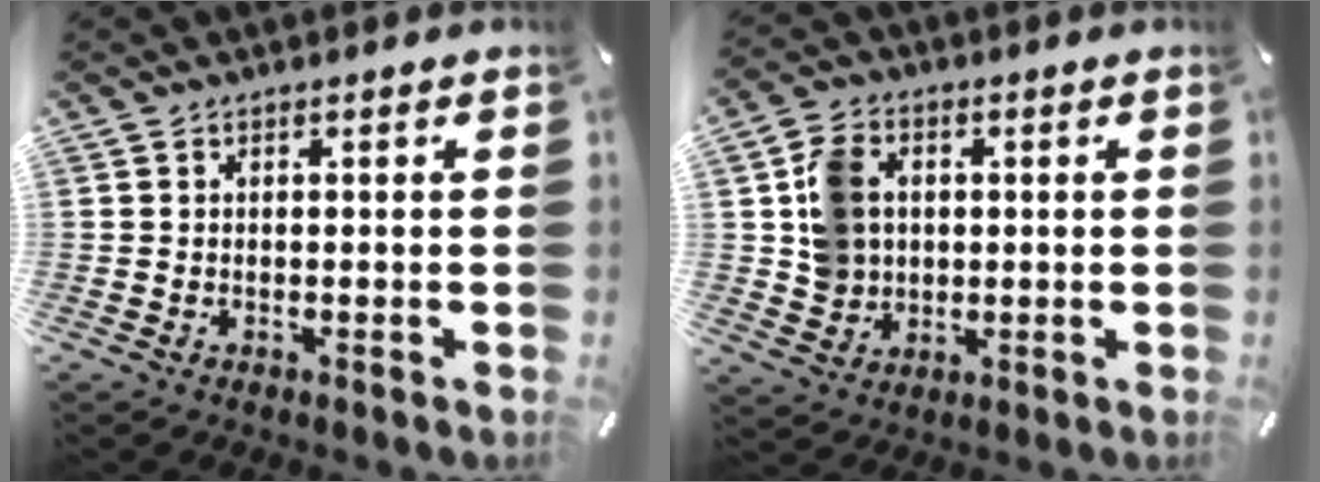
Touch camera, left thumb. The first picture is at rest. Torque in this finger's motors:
{"motor_torque": [1.32, 1.80, 0.70, -0.26, 0.16]}